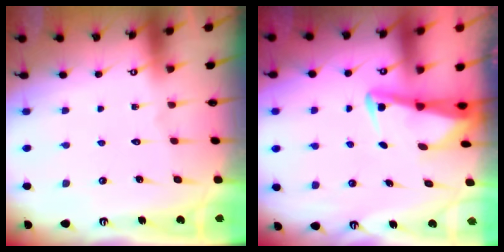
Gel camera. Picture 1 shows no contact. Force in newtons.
{"total": 3.4, "press": 3.4, "slide": 0.2}